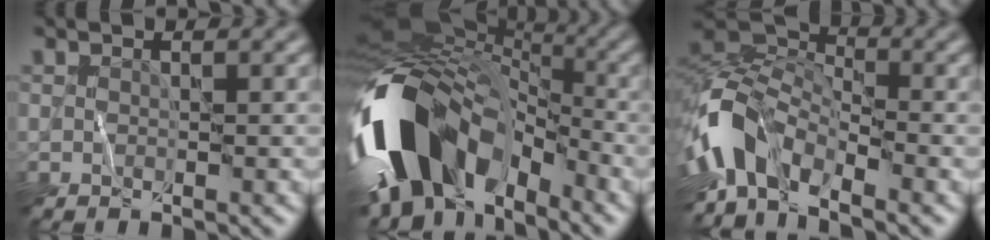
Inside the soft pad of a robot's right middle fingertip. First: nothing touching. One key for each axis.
{"total": 15.7, "fx": -4.8, "fy": 10.3, "fz": 10.7, "tx": -0.210, "ty": 0.003, "tz": -0.099}
{"total": 7.3, "fx": -4.2, "fy": 3.7, "fz": 4.6, "tx": -0.092, "ty": 0.002, "tz": -0.100}